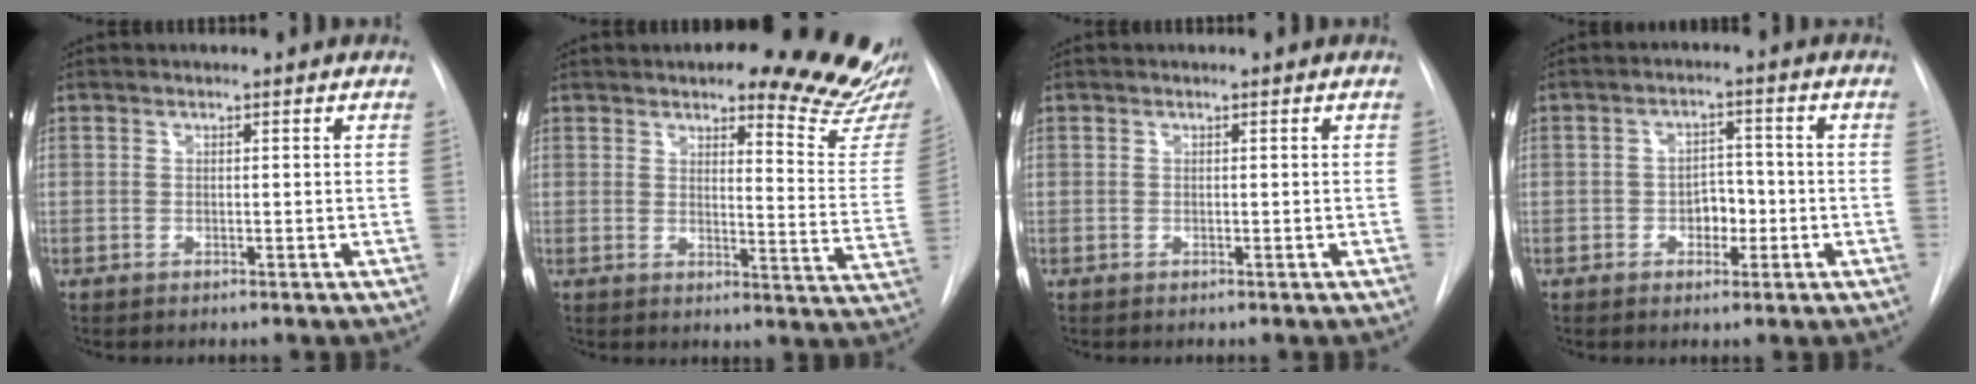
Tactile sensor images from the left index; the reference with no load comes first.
{"total": 16.4, "force": [13.8, 2.2, 8.6], "torque": [-0.091, -0.077, 0.150]}
{"total": 0.0}
{"total": 3.9, "force": [-1.2, 2.6, 2.7], "torque": [-0.035, 0.007, -0.017]}